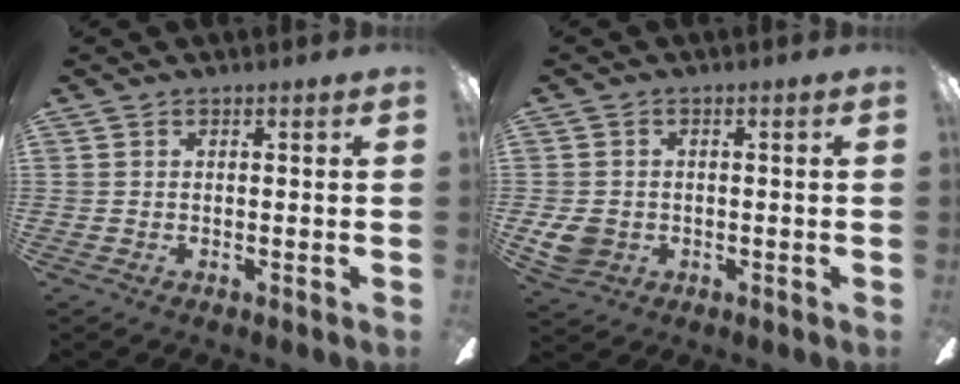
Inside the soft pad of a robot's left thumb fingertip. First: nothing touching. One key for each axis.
{"total": 5.6, "fx": -0.7, "fy": 5.0, "fz": 2.3, "tx": -0.046, "ty": 0.005, "tz": -0.013}